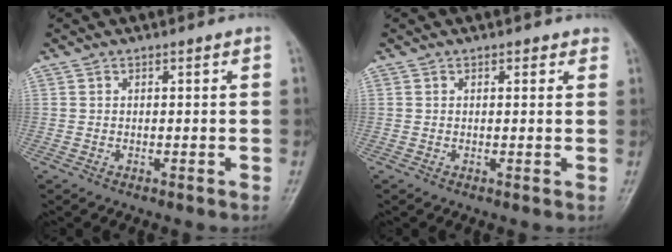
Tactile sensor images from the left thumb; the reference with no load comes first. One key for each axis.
{"total": 1.4, "fx": 0.9, "fy": 0.9, "fz": 0.7, "tx": 0.004, "ty": -0.002, "tz": 0.006}